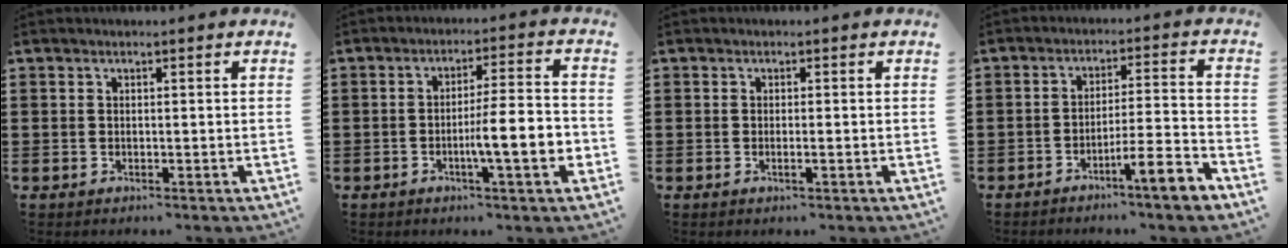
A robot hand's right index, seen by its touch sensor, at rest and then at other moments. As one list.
[{"total": 8.4, "force": [-2.3, 1.1, 8.0], "torque": [-0.124, -0.003, -0.040]}, {"total": 0.9, "force": [-0.4, 0.0, 0.8], "torque": [-0.014, -0.005, -0.006]}, {"total": 7.0, "force": [-5.1, 0.1, 4.7], "torque": [-0.076, -0.005, -0.093]}]